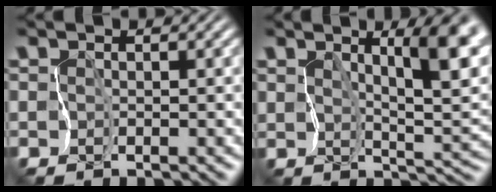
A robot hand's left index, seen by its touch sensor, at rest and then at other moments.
{"total": 7.6, "force": [3.5, 2.2, 6.3], "torque": [-0.090, 0.000, 0.060]}